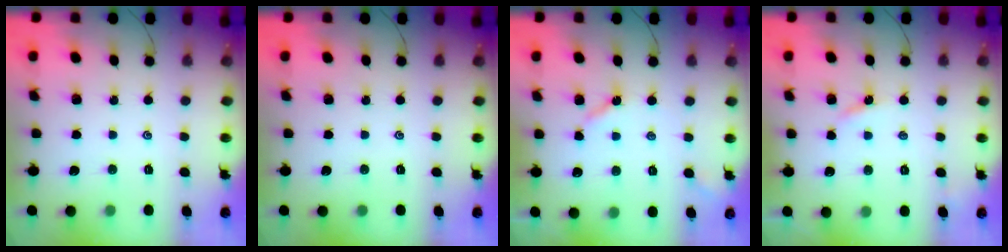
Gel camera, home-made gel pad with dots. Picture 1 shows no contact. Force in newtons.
{"total": 0.0}
{"total": 4.3, "press": 4.3, "slide": 0.4}
{"total": 3.7, "press": 3.7, "slide": 0.4}